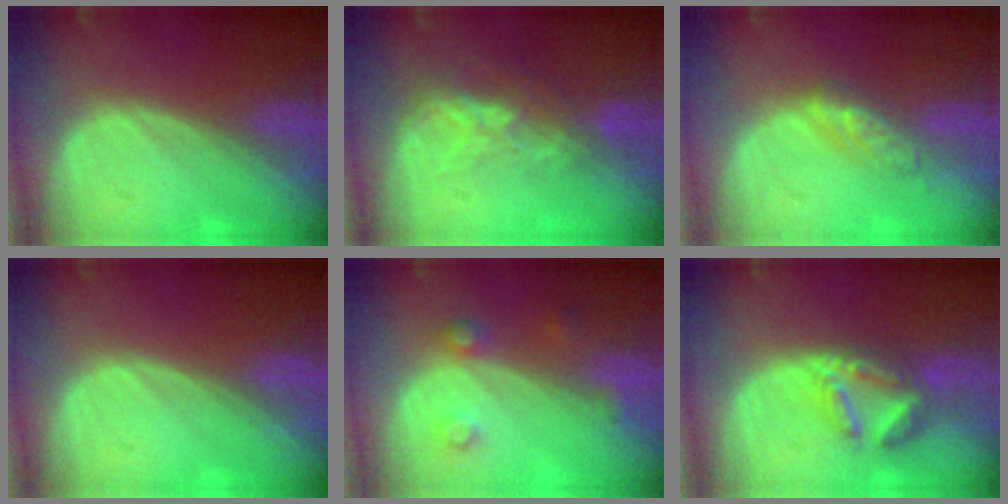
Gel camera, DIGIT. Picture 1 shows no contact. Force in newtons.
{"total": 6.7, "press": 5.9, "slide": 3.2}
{"total": 4.6, "press": 4.4, "slide": 1.4}
{"total": 0.0}
{"total": 3.8, "press": 3.8, "slide": 0.1}
{"total": 7.2, "press": 6.3, "slide": 3.5}